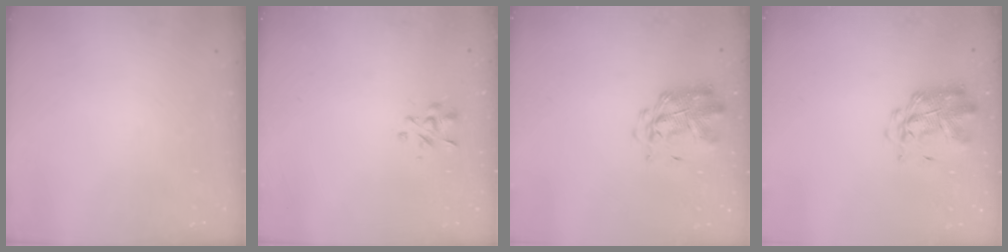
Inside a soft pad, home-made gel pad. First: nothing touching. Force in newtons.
{"total": 2.9, "press": 2.7, "slide": 1.2}
{"total": 2.9, "press": 2.8, "slide": 0.8}
{"total": 2.9, "press": 2.8, "slide": 0.8}